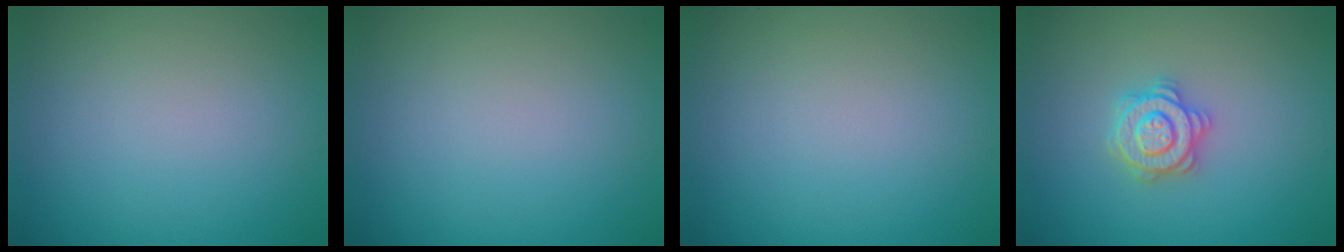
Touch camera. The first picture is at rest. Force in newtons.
{"total": 0.0}
{"total": 0.0}
{"total": 3.3, "press": 3.3, "slide": 0.5}